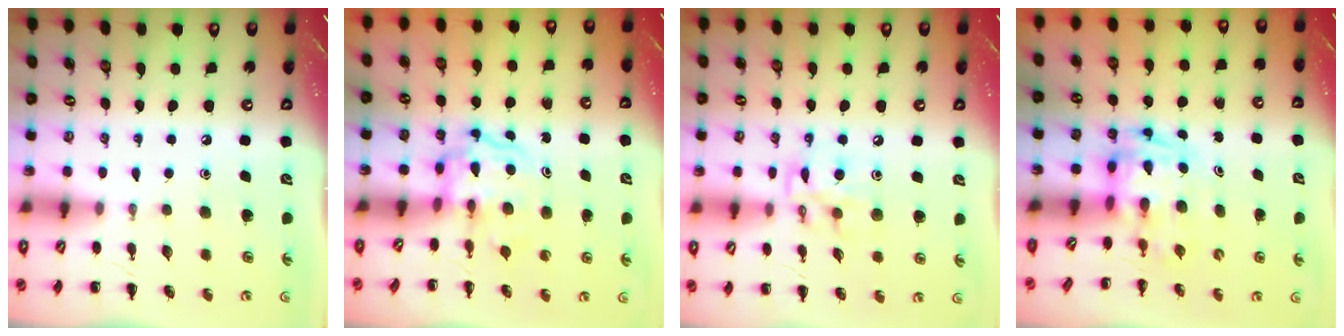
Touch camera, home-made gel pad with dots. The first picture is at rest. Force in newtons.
{"total": 3.5, "press": 3.5, "slide": 0.4}
{"total": 10.0, "press": 9.9, "slide": 1.1}
{"total": 2.7, "press": 2.7, "slide": 0.5}